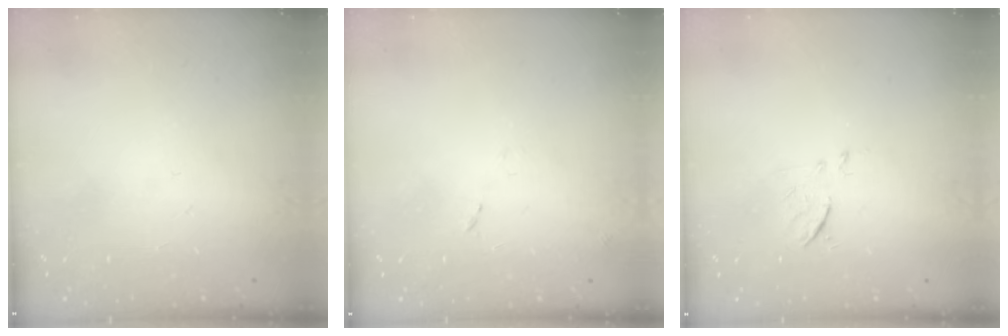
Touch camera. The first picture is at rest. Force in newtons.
{"total": 8.1, "press": 8.1, "slide": 0.6}
{"total": 6.0, "press": 5.9, "slide": 0.6}